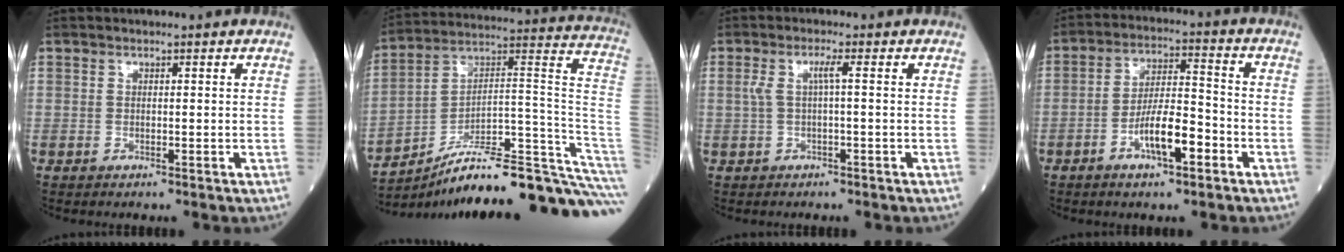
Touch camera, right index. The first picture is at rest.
{"total": 26.5, "force": [-21.3, 0.8, 15.8], "torque": [-0.121, 0.050, -0.314]}
{"total": 2.5, "force": [0.3, 0.0, 2.4], "torque": [-0.053, 0.010, 0.008]}
{"total": 8.2, "force": [-3.7, 2.0, 7.0], "torque": [-0.132, 0.009, -0.067]}